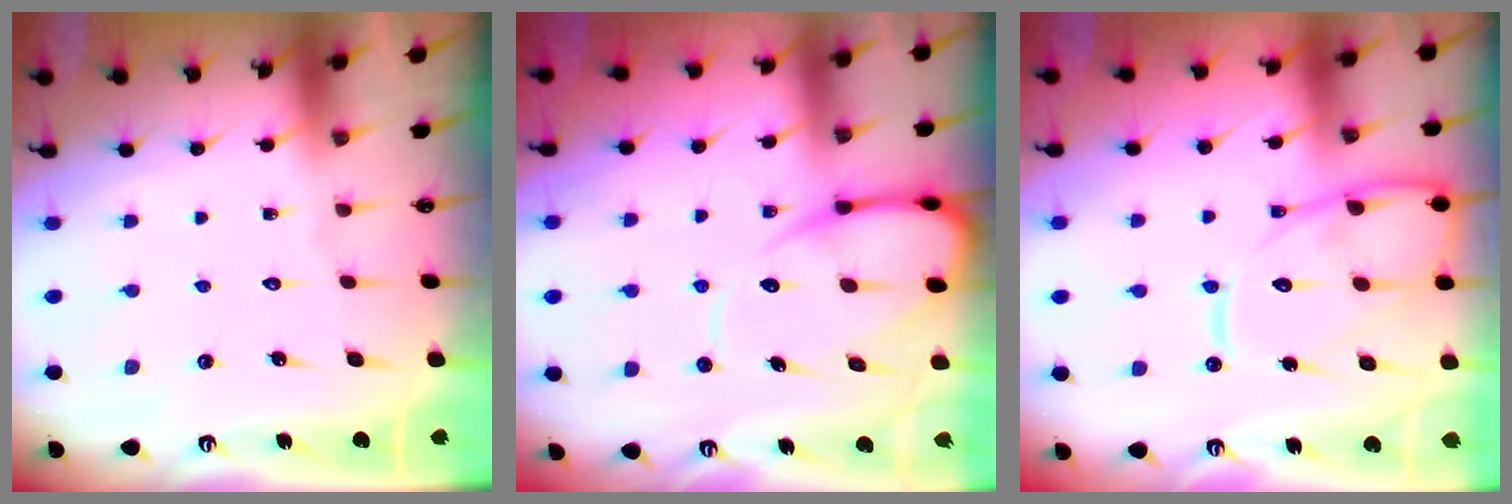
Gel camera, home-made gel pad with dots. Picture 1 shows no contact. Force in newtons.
{"total": 9.8, "press": 9.7, "slide": 1.1}
{"total": 13.8, "press": 13.7, "slide": 1.5}